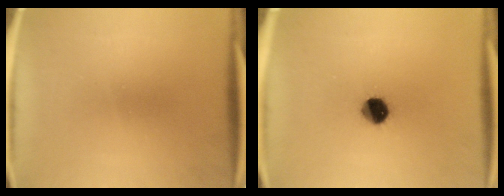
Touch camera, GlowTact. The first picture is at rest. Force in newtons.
{"total": 6.7}